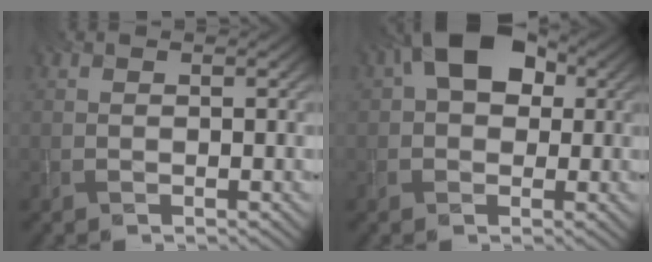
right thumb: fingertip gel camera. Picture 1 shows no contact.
{"total": 8.1, "force": [2.3, 5.4, 5.6], "torque": [-0.103, 0.020, 0.025]}